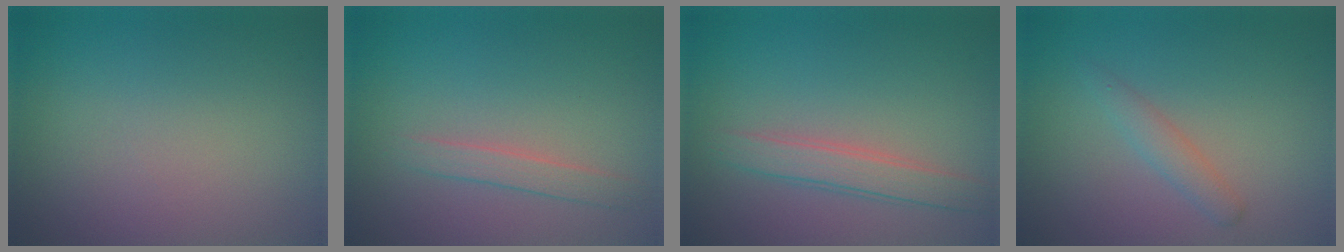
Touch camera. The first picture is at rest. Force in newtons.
{"total": 1.5, "press": 1.5, "slide": 0.0}
{"total": 2.5, "press": 2.5, "slide": 0.1}
{"total": 1.6, "press": 1.6, "slide": 0.1}